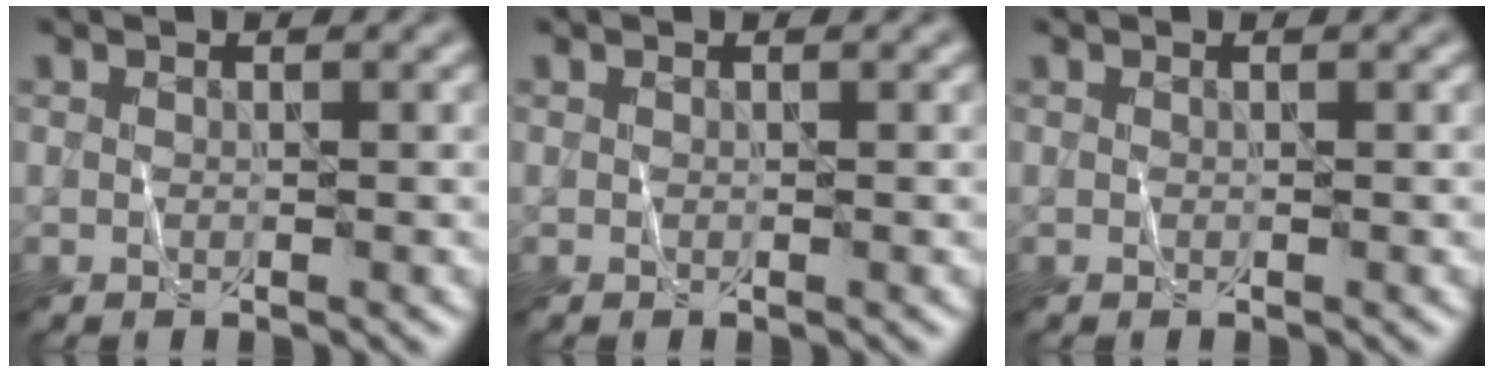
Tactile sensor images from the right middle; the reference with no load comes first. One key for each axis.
{"total": 0.0}
{"total": 0.0}